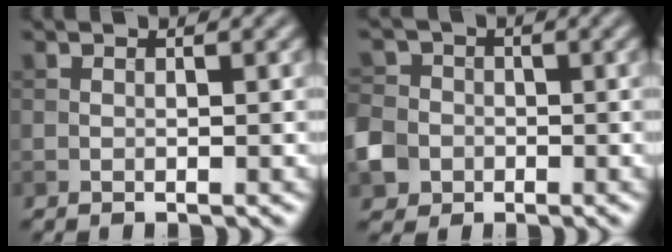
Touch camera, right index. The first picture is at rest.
{"total": 5.3, "force": [-2.0, 4.6, 1.8], "torque": [-0.031, -0.009, -0.054]}